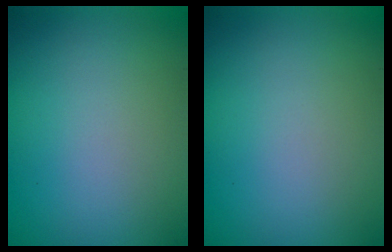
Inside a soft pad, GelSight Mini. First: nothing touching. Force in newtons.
{"total": 0.0}